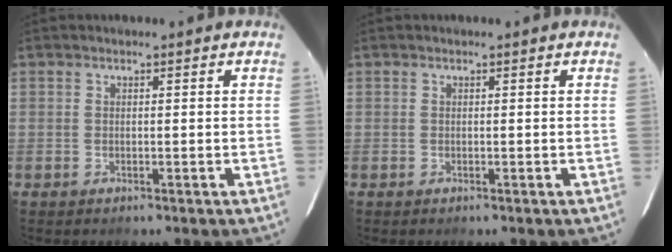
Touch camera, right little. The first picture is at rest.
{"total": 0.0}